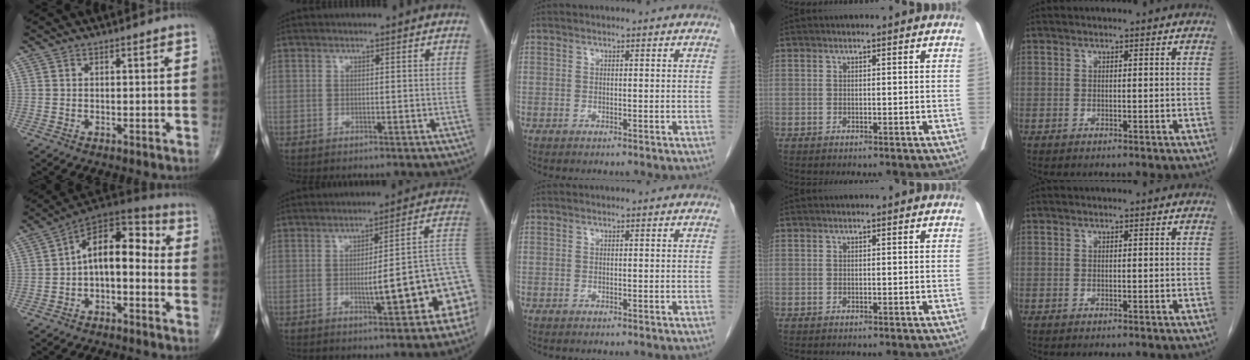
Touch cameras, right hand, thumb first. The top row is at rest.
{"thumb": {"total": 12.6, "force": [-0.8, 7.0, 10.4], "torque": [-0.128, 0.053, -0.030]}, "index": {"total": 13.6, "force": [-3.9, 1.9, 12.9], "torque": [-0.127, 0.035, -0.045]}}